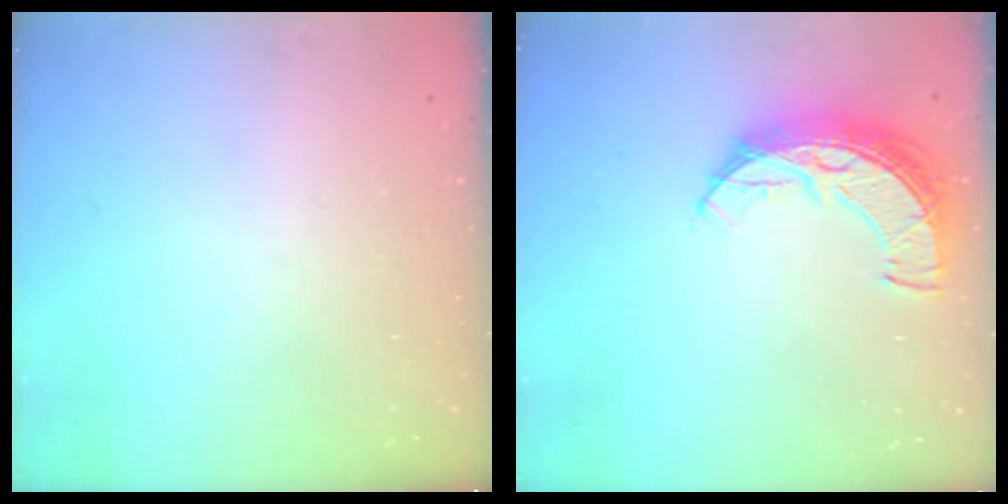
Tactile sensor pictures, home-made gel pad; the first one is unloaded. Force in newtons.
{"total": 9.6, "press": 9.6, "slide": 0.6}